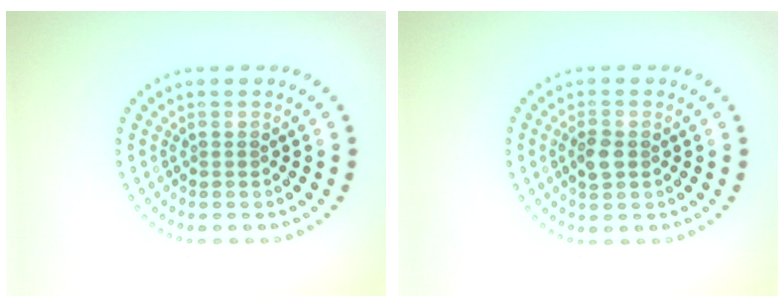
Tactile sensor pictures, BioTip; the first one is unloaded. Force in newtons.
{"total": 1.9, "press": 1.9, "slide": 0.3}